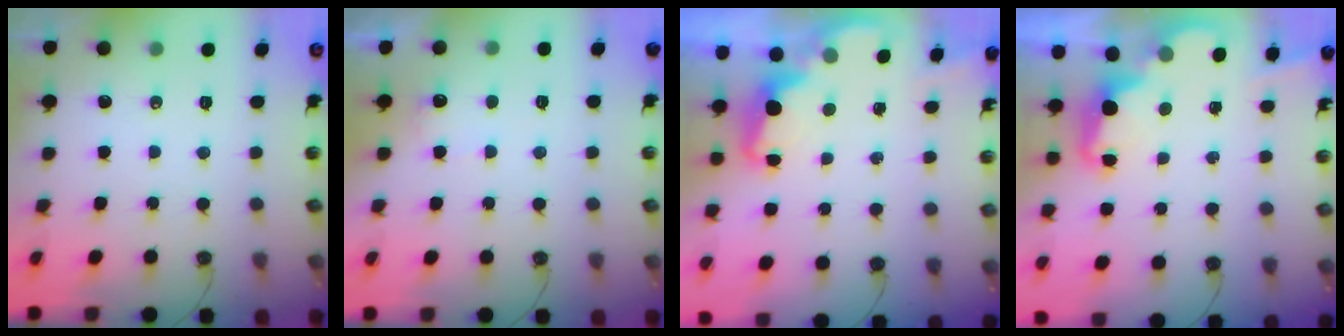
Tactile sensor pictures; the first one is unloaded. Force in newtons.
{"total": 4.4, "press": 4.3, "slide": 0.6}
{"total": 2.5, "press": 2.4, "slide": 0.5}
{"total": 2.4, "press": 2.3, "slide": 0.5}